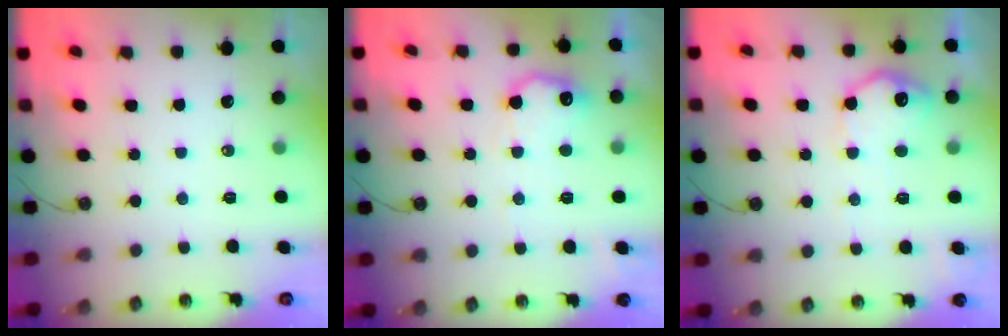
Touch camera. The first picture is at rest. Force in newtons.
{"total": 11.5, "press": 11.5, "slide": 0.6}
{"total": 11.7, "press": 11.7, "slide": 0.2}